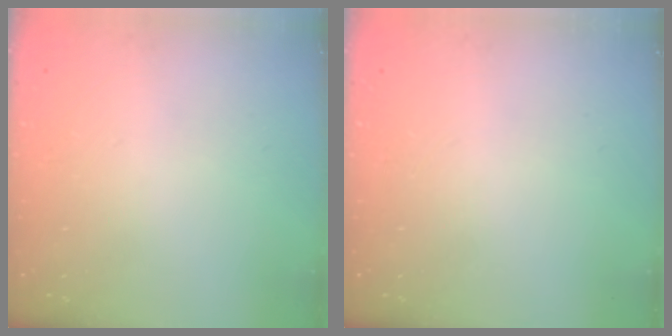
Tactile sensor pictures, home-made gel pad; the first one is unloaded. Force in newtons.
{"total": 0.0}